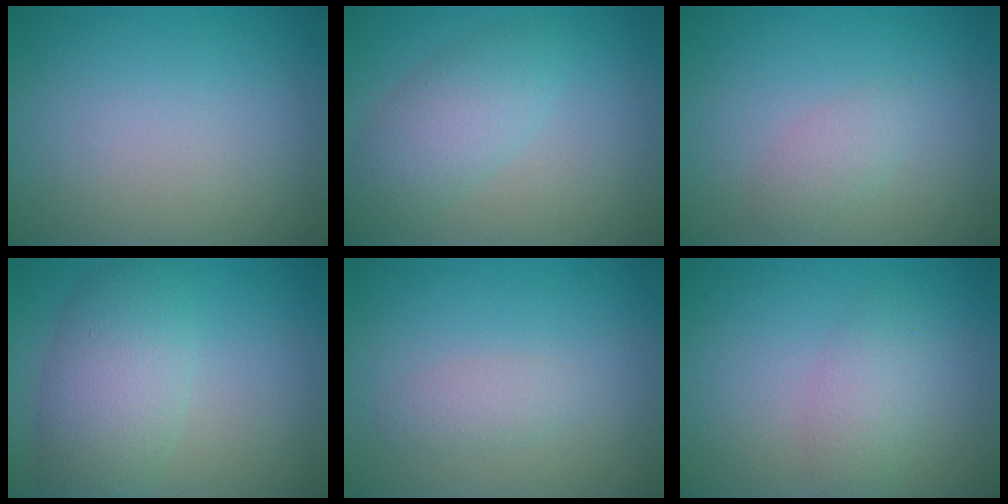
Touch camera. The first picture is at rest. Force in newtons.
{"total": 3.7, "press": 3.7, "slide": 0.1}
{"total": 1.6, "press": 1.6, "slide": 0.0}
{"total": 5.6, "press": 5.6, "slide": 0.2}
{"total": 1.4, "press": 1.4, "slide": 0.1}
{"total": 2.4, "press": 2.4, "slide": 0.1}